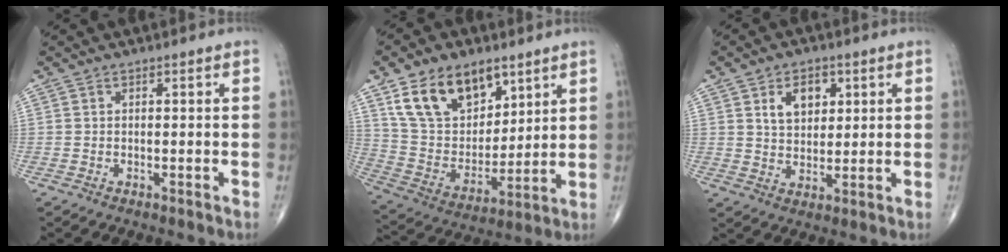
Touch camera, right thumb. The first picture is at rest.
{"total": 18.0, "force": [10.1, 11.1, 10.0], "torque": [-0.135, -0.038, 0.197]}
{"total": 7.1, "force": [2.8, 4.7, 4.4], "torque": [-0.046, -0.015, 0.048]}